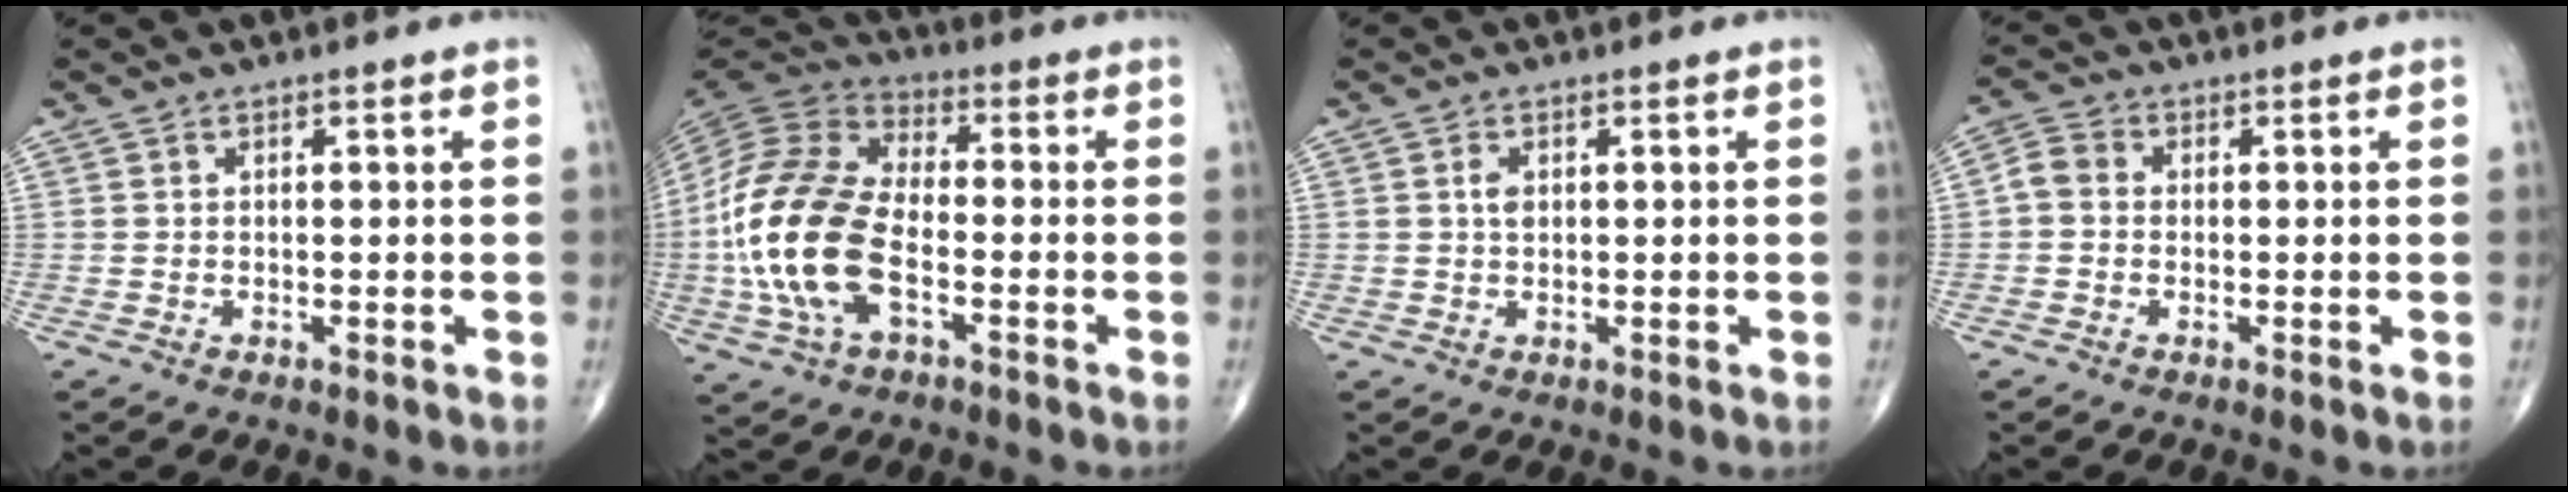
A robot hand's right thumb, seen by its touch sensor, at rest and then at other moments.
{"total": 19.5, "force": [-4.0, 10.5, 16.0], "torque": [-0.337, 0.021, -0.077]}
{"total": 1.7, "force": [0.4, 1.1, 1.3], "torque": [-0.022, 0.000, 0.006]}
{"total": 3.5, "force": [-0.3, 2.9, 2.0], "torque": [-0.034, 0.010, -0.016]}